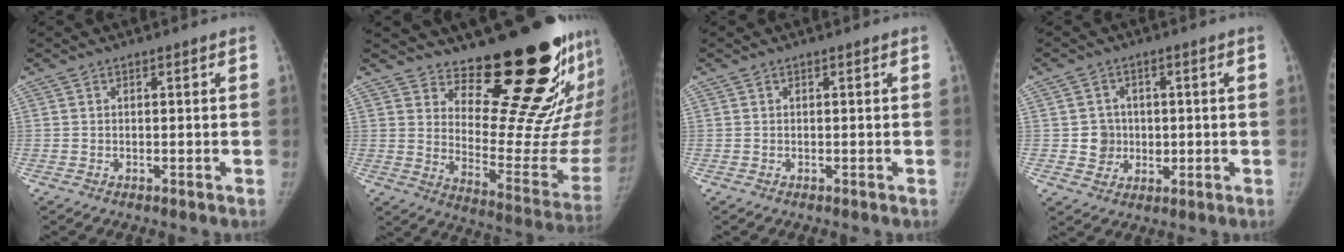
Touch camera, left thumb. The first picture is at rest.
{"total": 21.6, "force": [16.2, 6.3, 12.8], "torque": [-0.134, -0.156, 0.235]}
{"total": 0.0}
{"total": 5.4, "force": [-0.1, 5.2, 1.3], "torque": [0.010, 0.008, 0.002]}